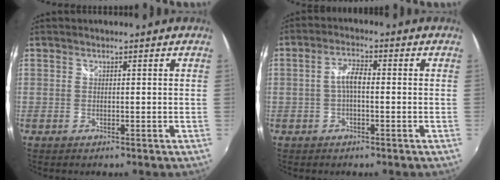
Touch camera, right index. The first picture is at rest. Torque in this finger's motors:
{"motor_torque": [0.46, -0.14, 0.35, 0.08]}